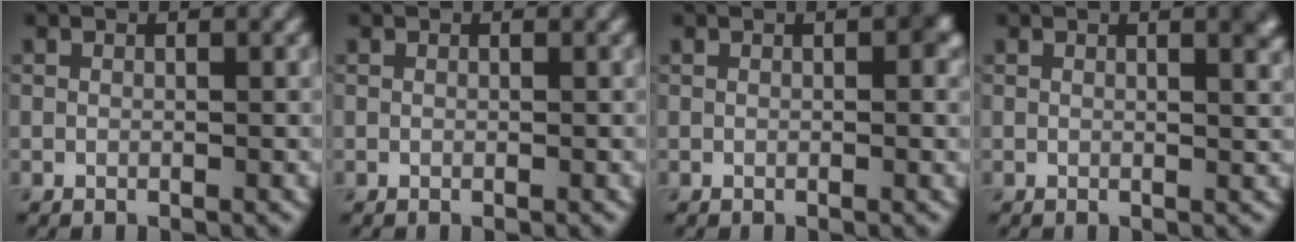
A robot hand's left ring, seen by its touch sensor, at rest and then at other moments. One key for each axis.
{"total": 0.0}
{"total": 1.6, "fx": 0.2, "fy": 0.6, "fz": 1.5, "tx": -0.014, "ty": 0.001, "tz": 0.005}
{"total": 2.5, "fx": 1.2, "fy": 1.0, "fz": 2.0, "tx": -0.008, "ty": 0.005, "tz": 0.013}